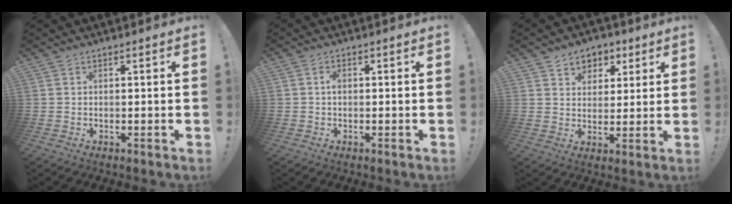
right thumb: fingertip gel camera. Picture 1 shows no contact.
{"total": 1.4, "force": [-0.3, 1.1, 0.8], "torque": [-0.020, 0.008, -0.005]}
{"total": 6.4, "force": [3.2, 5.4, 1.0], "torque": [-0.008, -0.021, 0.064]}